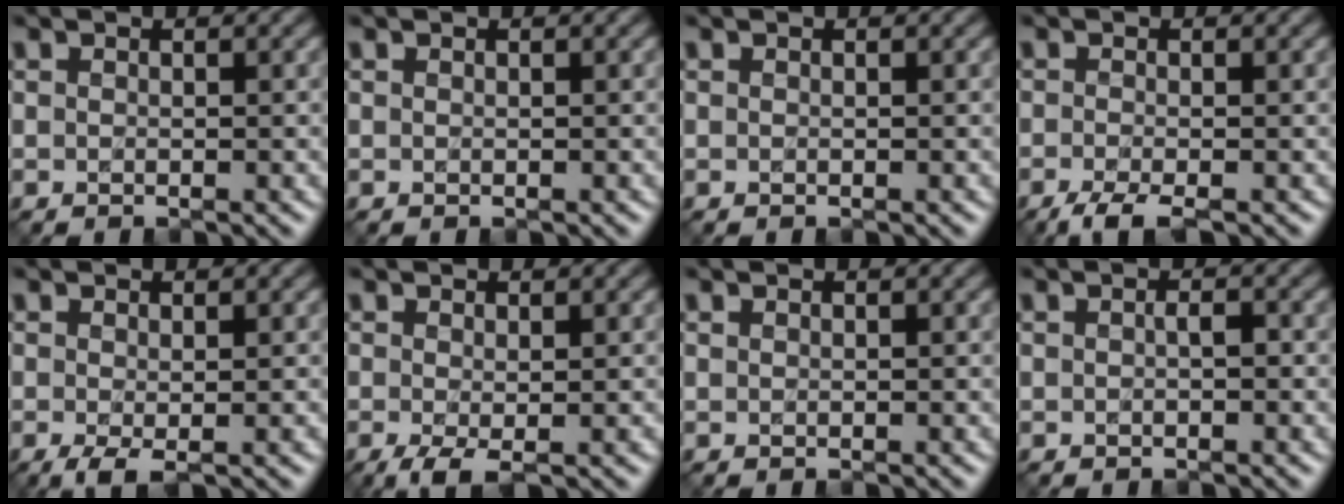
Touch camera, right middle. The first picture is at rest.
{"total": 0.0}
{"total": 0.0}
{"total": 2.7, "force": [-1.9, 0.5, 1.9], "torque": [-0.036, -0.006, -0.043]}
{"total": 1.8, "force": [-0.5, 0.3, 1.6], "torque": [-0.035, -0.007, -0.012]}
{"total": 2.2, "force": [-0.8, 0.5, 2.0], "torque": [-0.044, -0.006, -0.017]}
{"total": 0.0}
{"total": 0.9, "force": [-0.1, 0.1, 0.8], "torque": [-0.012, 0.002, 0.000]}